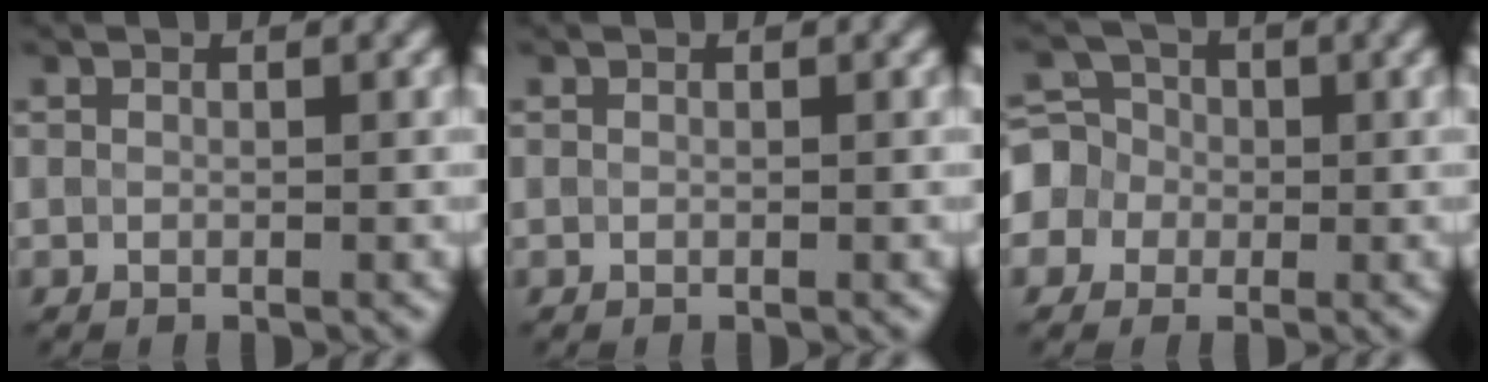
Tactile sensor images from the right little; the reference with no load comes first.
{"total": 0.0}
{"total": 5.8, "force": [-1.0, 5.5, 1.5], "torque": [-0.036, 0.019, -0.051]}